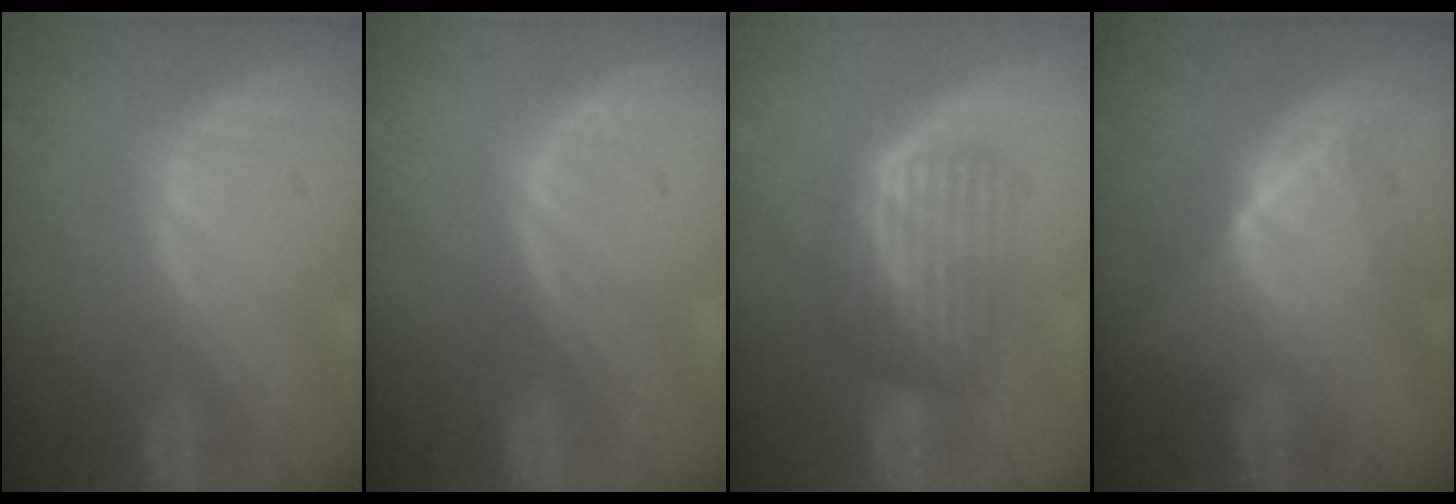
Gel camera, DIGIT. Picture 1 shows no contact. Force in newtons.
{"total": 0.0}
{"total": 6.9, "press": 5.9, "slide": 3.6}
{"total": 6.6, "press": 6.6, "slide": 0.1}